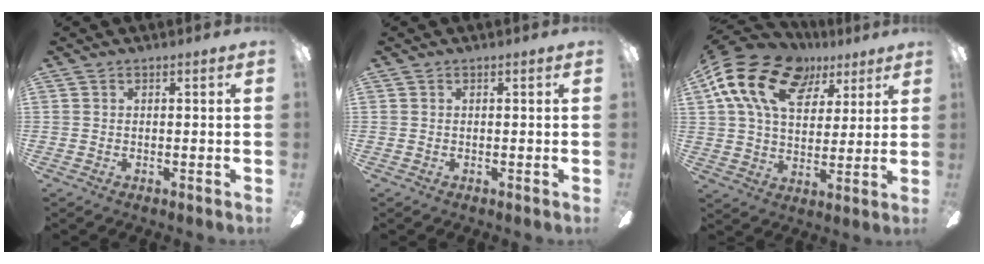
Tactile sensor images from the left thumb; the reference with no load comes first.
{"total": 0.0}
{"total": 19.2, "force": [9.9, 12.0, 11.2], "torque": [-0.221, -0.035, 0.179]}